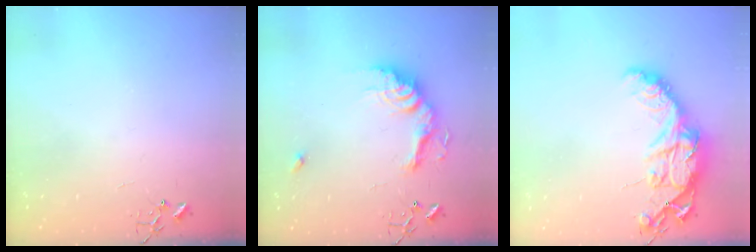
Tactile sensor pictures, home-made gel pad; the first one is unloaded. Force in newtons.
{"total": 17.3, "press": 17.2, "slide": 1.5}
{"total": 17.0, "press": 17.0, "slide": 1.3}